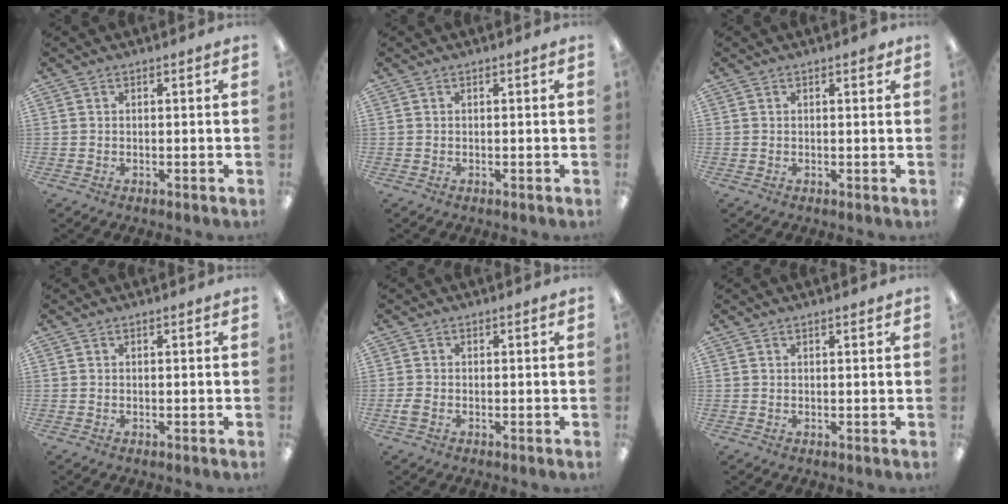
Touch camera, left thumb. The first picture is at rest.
{"total": 0.0}
{"total": 1.1, "force": [0.6, 0.4, 0.8], "torque": [0.000, -0.004, 0.007]}
{"total": 0.0}
{"total": 1.7, "force": [-0.6, 1.1, 1.2], "torque": [-0.026, 0.000, -0.012]}
{"total": 0.6, "force": [0.5, 0.1, 0.3], "torque": [0.001, -0.002, 0.007]}